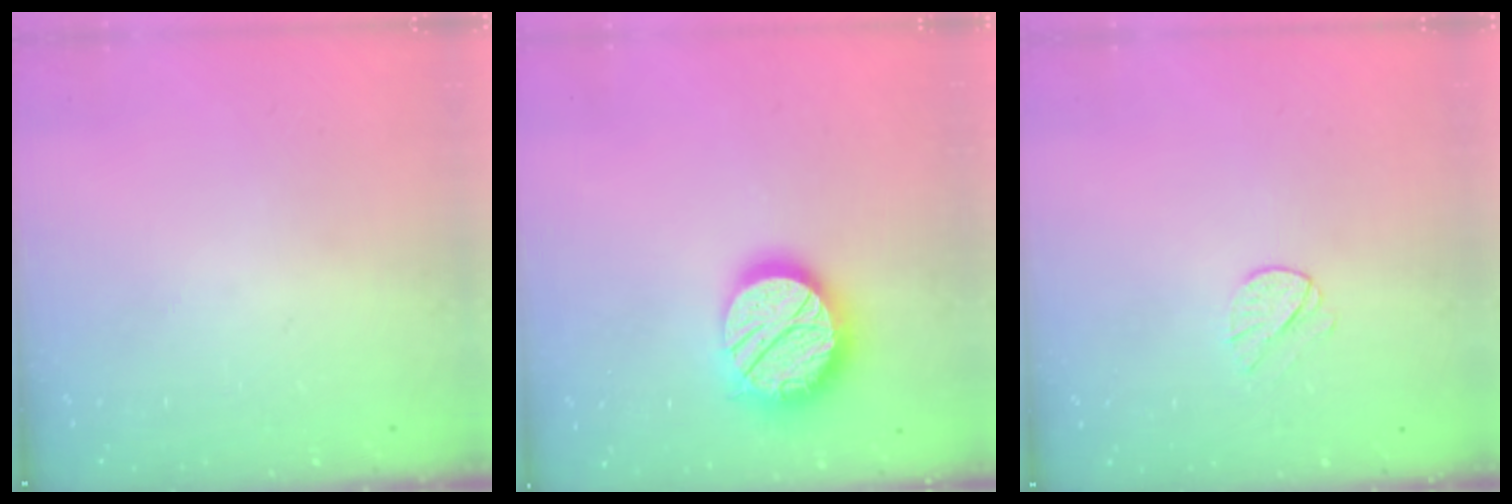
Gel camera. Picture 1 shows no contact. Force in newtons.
{"total": 18.4, "press": 18.3, "slide": 1.7}
{"total": 4.5, "press": 4.5, "slide": 0.6}